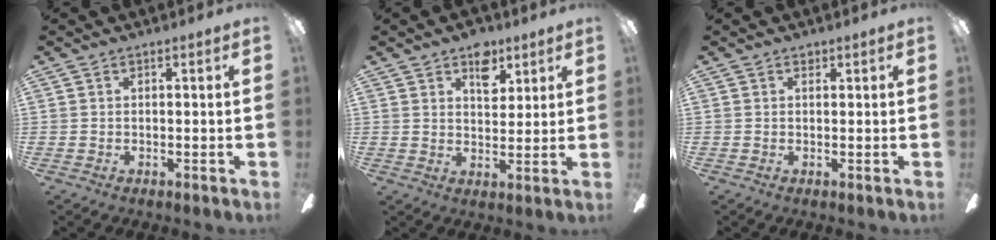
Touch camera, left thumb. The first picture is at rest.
{"total": 7.6, "force": [4.6, 4.7, 4.0], "torque": [-0.033, -0.017, 0.076]}
{"total": 0.8, "force": [0.6, 0.5, 0.2], "torque": [-0.004, 0.002, 0.012]}